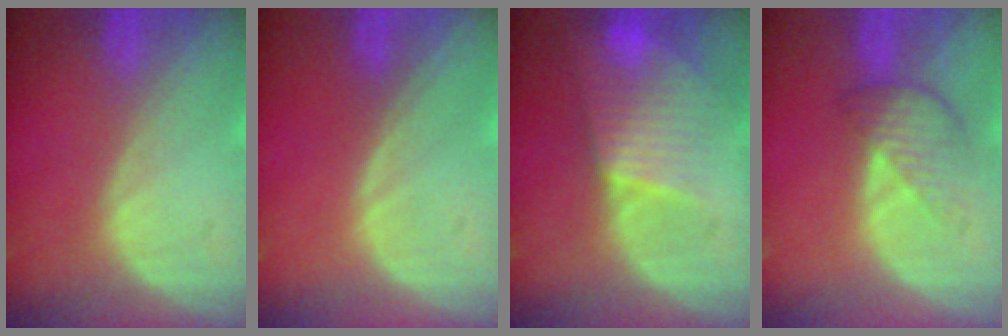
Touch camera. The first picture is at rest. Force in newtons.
{"total": 0.0}
{"total": 7.5, "press": 7.0, "slide": 2.8}
{"total": 4.3, "press": 3.8, "slide": 1.9}